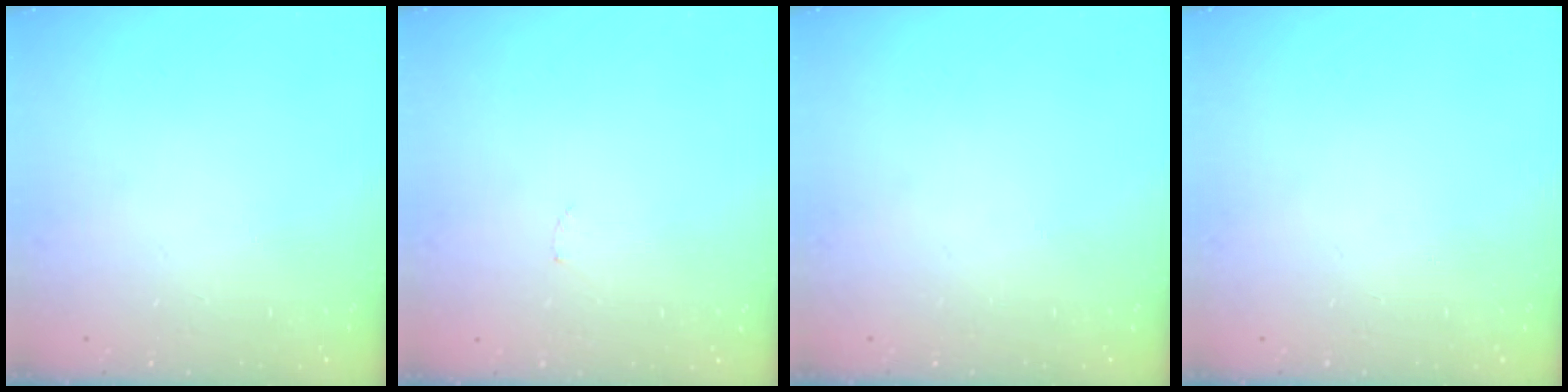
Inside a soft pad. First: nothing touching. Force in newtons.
{"total": 2.3, "press": 2.3, "slide": 0.2}
{"total": 0.0}
{"total": 0.0}